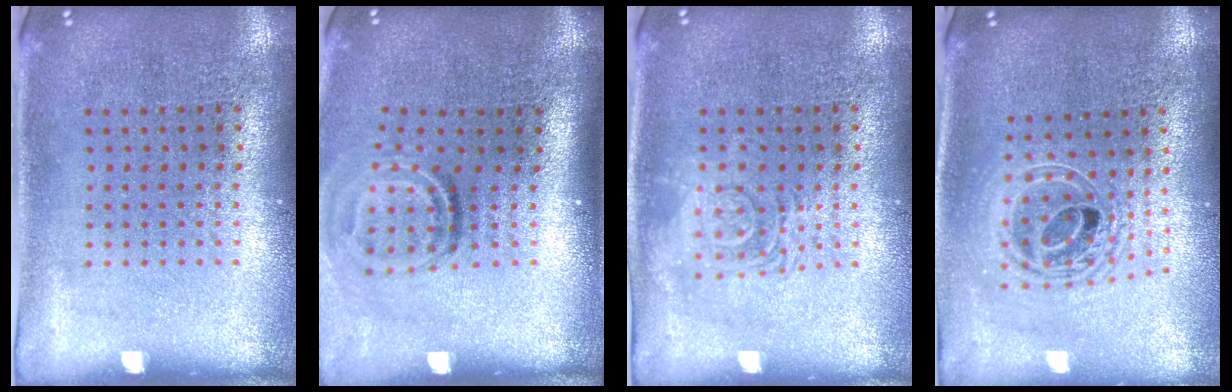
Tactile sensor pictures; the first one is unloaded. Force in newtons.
{"total": 1.9, "press": 1.1, "slide": 1.5}
{"total": 2.8, "press": 2.8, "slide": 0.5}
{"total": 2.0, "press": 1.6, "slide": 1.2}